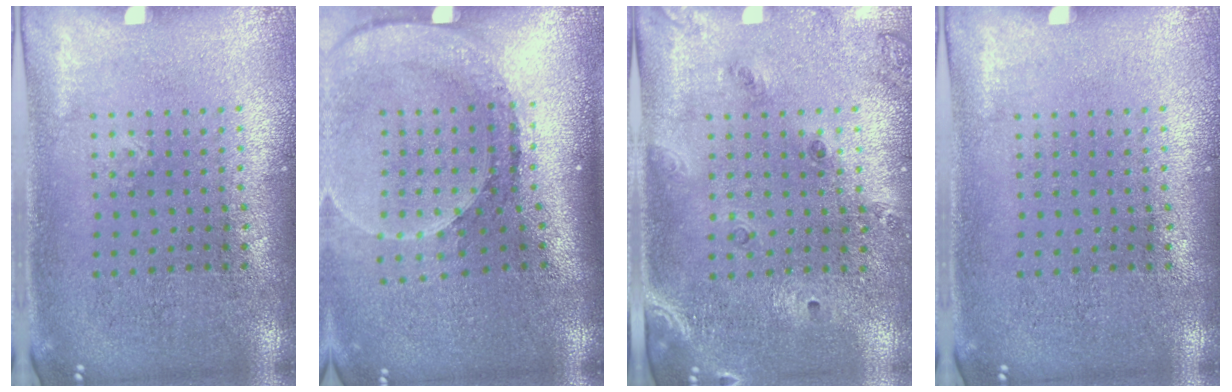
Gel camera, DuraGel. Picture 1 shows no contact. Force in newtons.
{"total": 2.6, "press": 1.9, "slide": 1.8}
{"total": 1.5, "press": 1.3, "slide": 0.7}
{"total": 0.0}